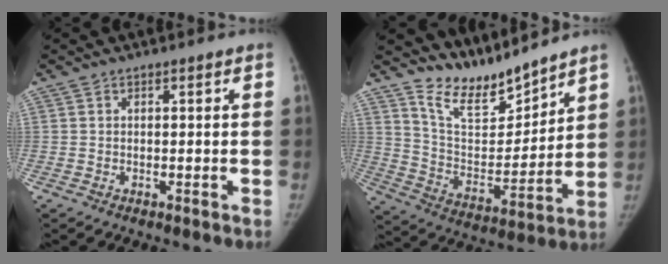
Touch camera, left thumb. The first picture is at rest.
{"total": 12.3, "force": [11.5, 3.0, 3.2], "torque": [-0.025, -0.093, 0.224]}